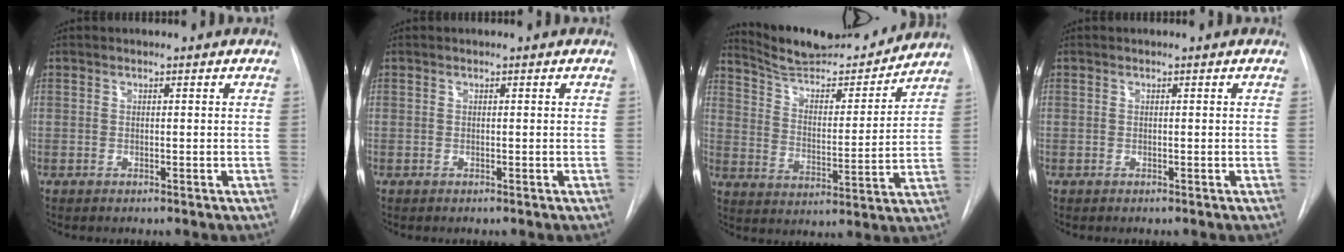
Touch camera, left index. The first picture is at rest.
{"total": 0.0}
{"total": 16.1, "force": [15.2, 2.3, 4.6], "torque": [-0.073, -0.017, 0.236]}
{"total": 0.0}